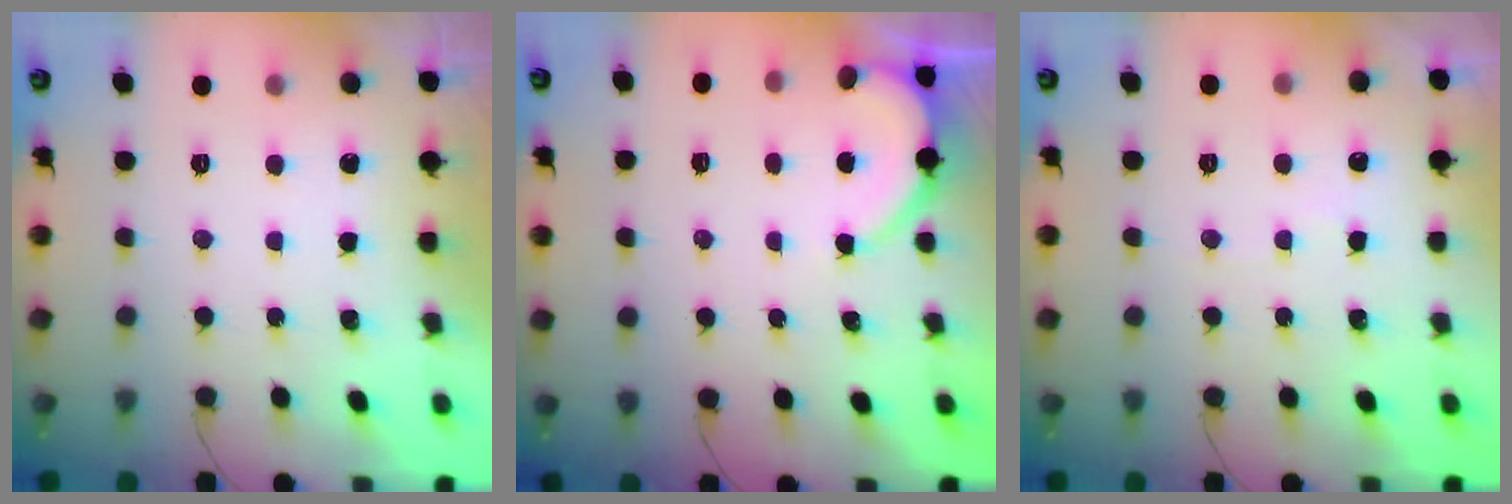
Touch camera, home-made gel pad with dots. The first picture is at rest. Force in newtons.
{"total": 2.9, "press": 2.8, "slide": 0.4}
{"total": 2.4, "press": 2.3, "slide": 0.3}